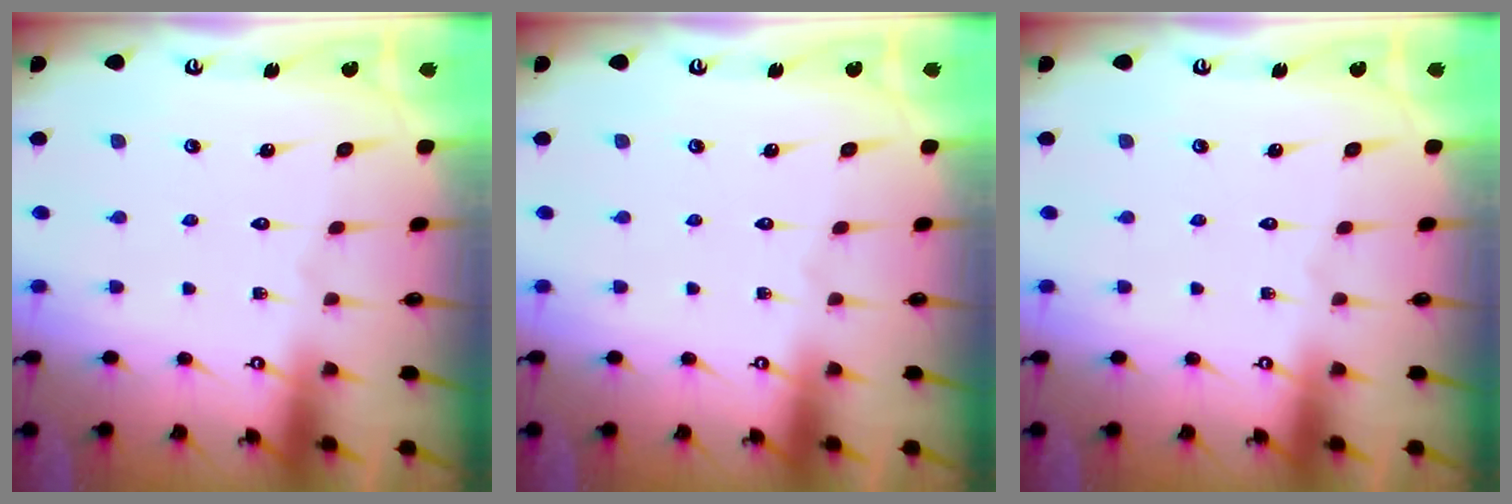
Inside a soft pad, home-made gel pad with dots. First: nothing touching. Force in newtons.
{"total": 0.0}
{"total": 0.0}